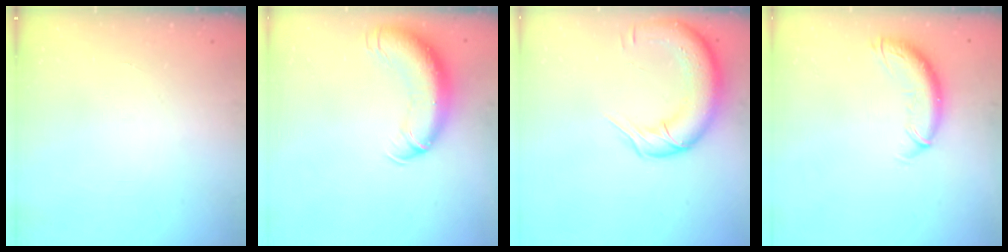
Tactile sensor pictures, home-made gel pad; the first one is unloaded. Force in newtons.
{"total": 13.5, "press": 13.1, "slide": 3.5}
{"total": 14.0, "press": 13.6, "slide": 3.1}
{"total": 10.6, "press": 10.6, "slide": 1.0}